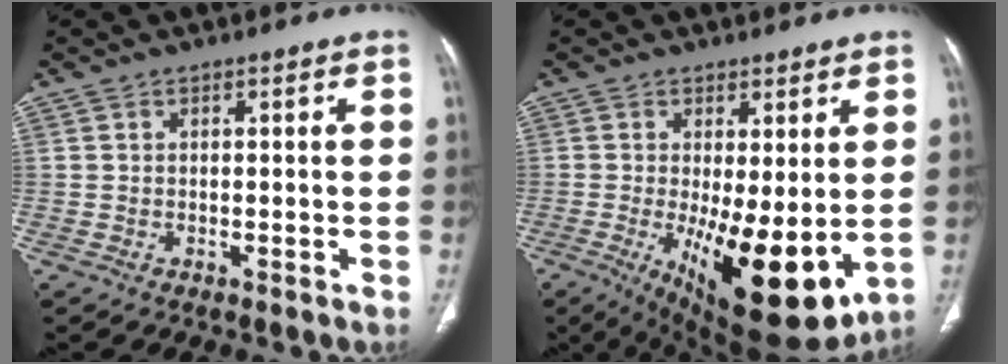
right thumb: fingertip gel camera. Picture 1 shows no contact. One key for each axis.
{"total": 15.6, "fx": -2.4, "fy": 5.6, "fz": 14.3, "tx": -0.219, "ty": -0.036, "tz": -0.016}